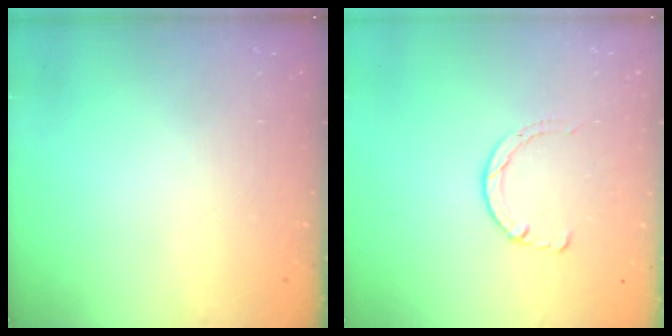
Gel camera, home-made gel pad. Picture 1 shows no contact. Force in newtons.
{"total": 2.9, "press": 2.8, "slide": 0.4}